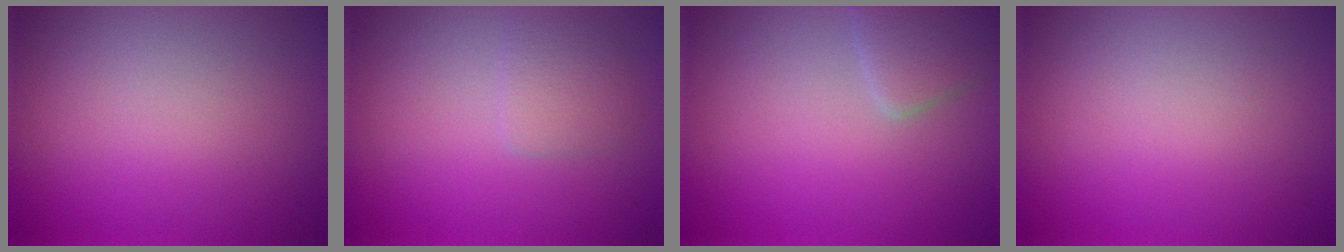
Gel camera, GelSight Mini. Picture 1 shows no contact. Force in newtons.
{"total": 1.8, "press": 1.8, "slide": 0.1}
{"total": 2.3, "press": 2.3, "slide": 0.1}
{"total": 0.0}